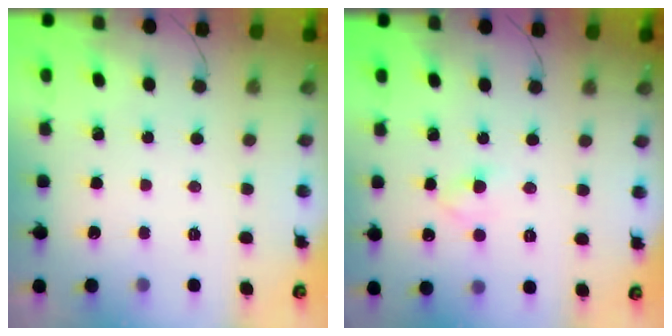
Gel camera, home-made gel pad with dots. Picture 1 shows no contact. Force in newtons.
{"total": 2.8, "press": 2.5, "slide": 1.2}